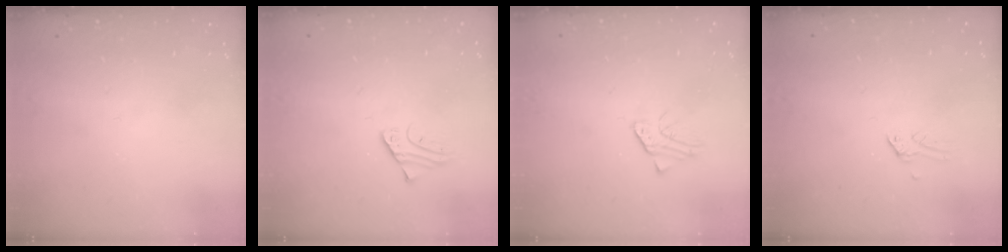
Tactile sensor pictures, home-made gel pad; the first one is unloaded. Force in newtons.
{"total": 2.4, "press": 2.4, "slide": 0.2}
{"total": 1.6, "press": 1.6, "slide": 0.2}
{"total": 0.0}